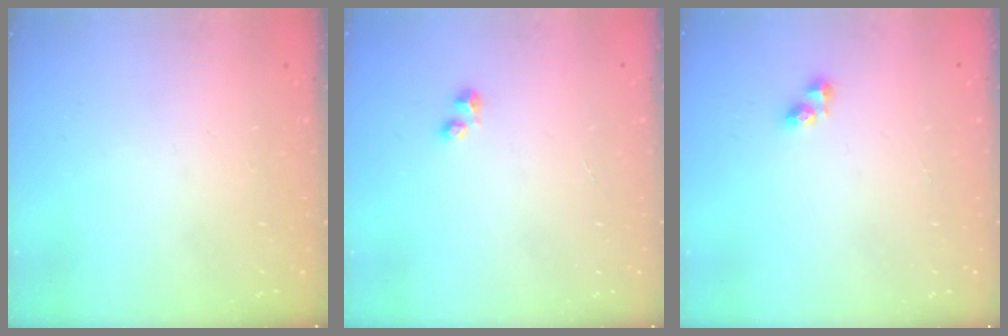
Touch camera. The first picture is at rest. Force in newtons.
{"total": 2.4, "press": 2.4, "slide": 0.4}
{"total": 3.3, "press": 3.3, "slide": 0.4}